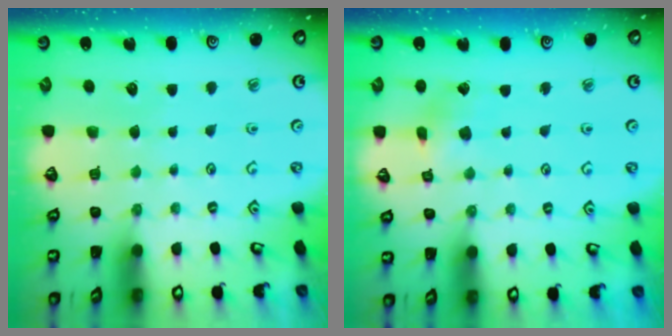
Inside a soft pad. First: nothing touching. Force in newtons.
{"total": 4.5, "press": 4.5, "slide": 0.4}